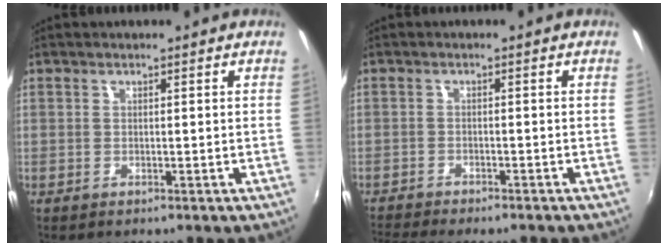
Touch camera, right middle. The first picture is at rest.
{"total": 7.2, "force": [-6.5, 0.5, 3.0], "torque": [-0.076, -0.022, -0.104]}